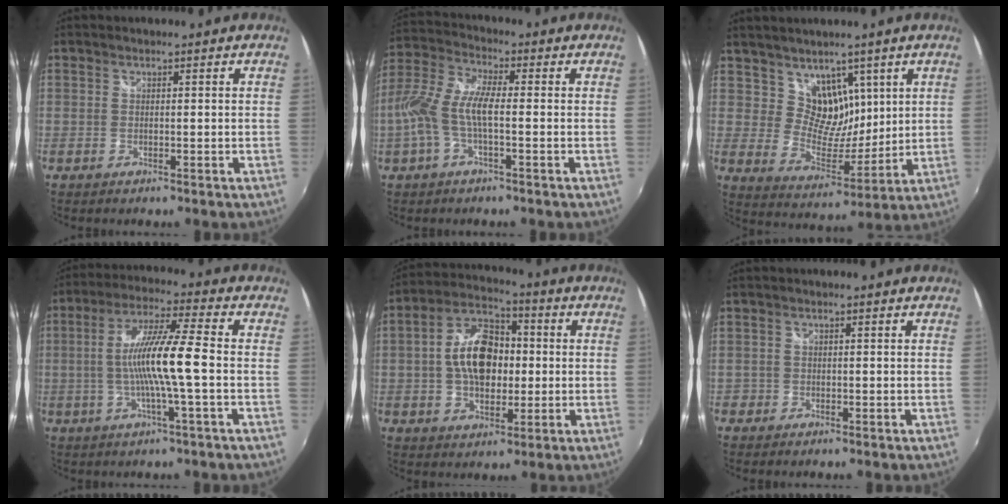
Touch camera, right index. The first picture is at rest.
{"total": 9.6, "force": [-1.8, 2.8, 9.0], "torque": [-0.199, 0.006, -0.036]}
{"total": 9.4, "force": [5.5, 6.8, 3.4], "torque": [-0.048, -0.003, 0.108]}
{"total": 11.6, "force": [-1.6, -0.2, 11.5], "torque": [-0.216, 0.005, -0.030]}
{"total": 12.9, "force": [0.1, 8.4, 9.8], "torque": [-0.184, 0.024, 0.000]}
{"total": 1.3, "force": [-0.6, 1.1, 0.0], "torque": [-0.003, 0.003, -0.008]}